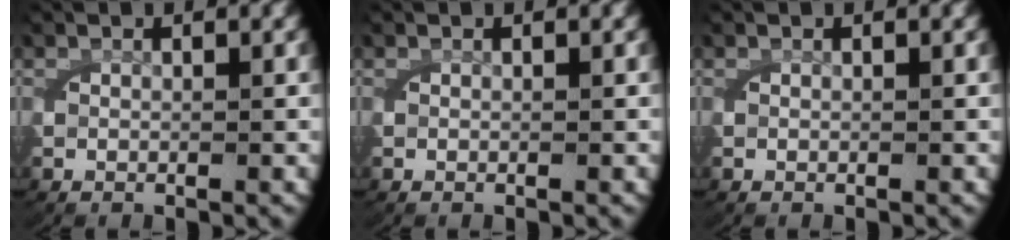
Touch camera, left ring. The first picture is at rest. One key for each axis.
{"total": 0.0}
{"total": 0.0}